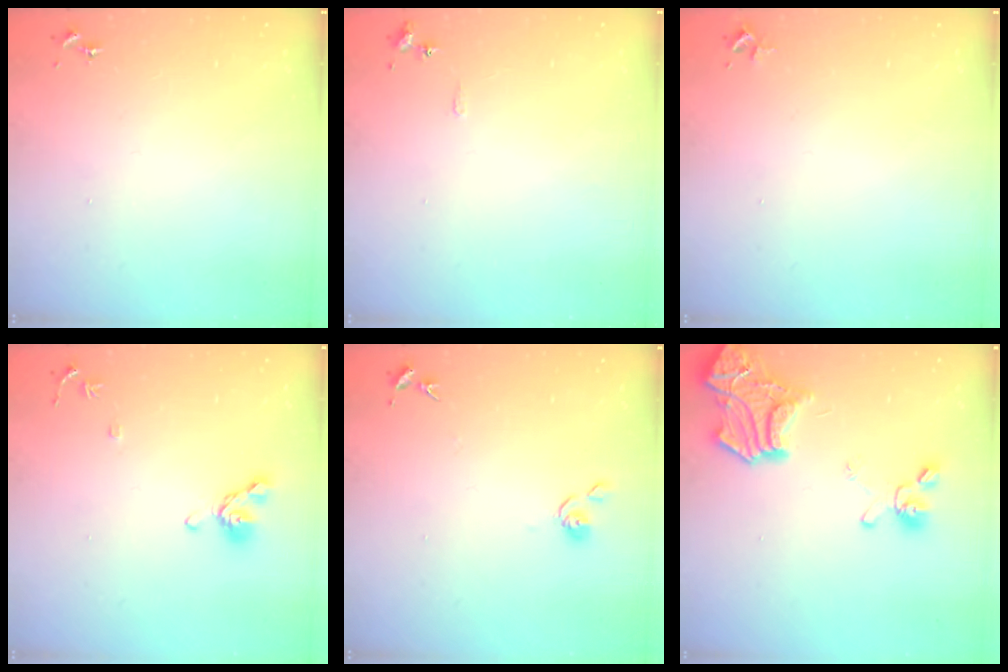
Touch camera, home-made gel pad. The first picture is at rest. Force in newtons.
{"total": 4.5, "press": 4.4, "slide": 0.6}
{"total": 2.4, "press": 2.4, "slide": 0.3}
{"total": 8.4, "press": 8.3, "slide": 1.5}
{"total": 6.3, "press": 6.3, "slide": 0.5}
{"total": 19.7, "press": 19.6, "slide": 1.9}